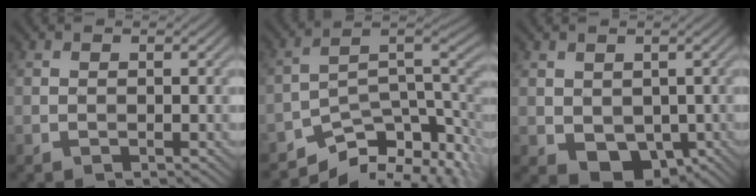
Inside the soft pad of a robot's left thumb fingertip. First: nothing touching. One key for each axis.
{"total": 11.2, "fx": -6.7, "fy": 5.5, "fz": 7.1, "tx": -0.107, "ty": -0.008, "tz": -0.101}
{"total": 4.8, "fx": -0.6, "fy": 3.6, "fz": 3.0, "tx": -0.066, "ty": -0.019, "tz": -0.005}